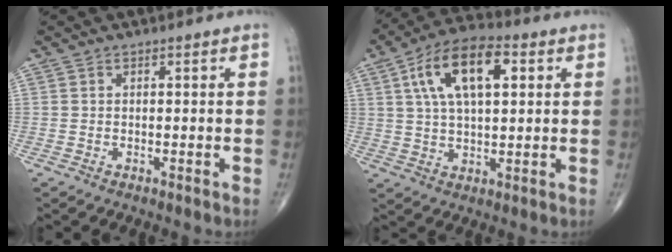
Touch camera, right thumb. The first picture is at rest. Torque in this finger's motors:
{"motor_torque": [-0.36, 2.56, 1.50, 0.84, 0.13]}